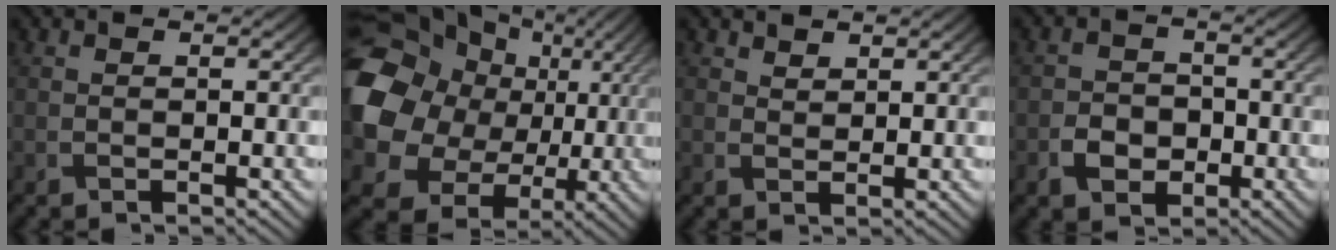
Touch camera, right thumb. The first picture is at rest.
{"total": 18.3, "force": [2.3, 15.0, 10.1], "torque": [-0.242, -0.005, 0.053]}
{"total": 1.8, "force": [1.4, 1.0, 0.6], "torque": [-0.013, -0.002, 0.029]}
{"total": 3.8, "force": [-1.5, 2.9, 1.9], "torque": [-0.032, -0.003, -0.028]}